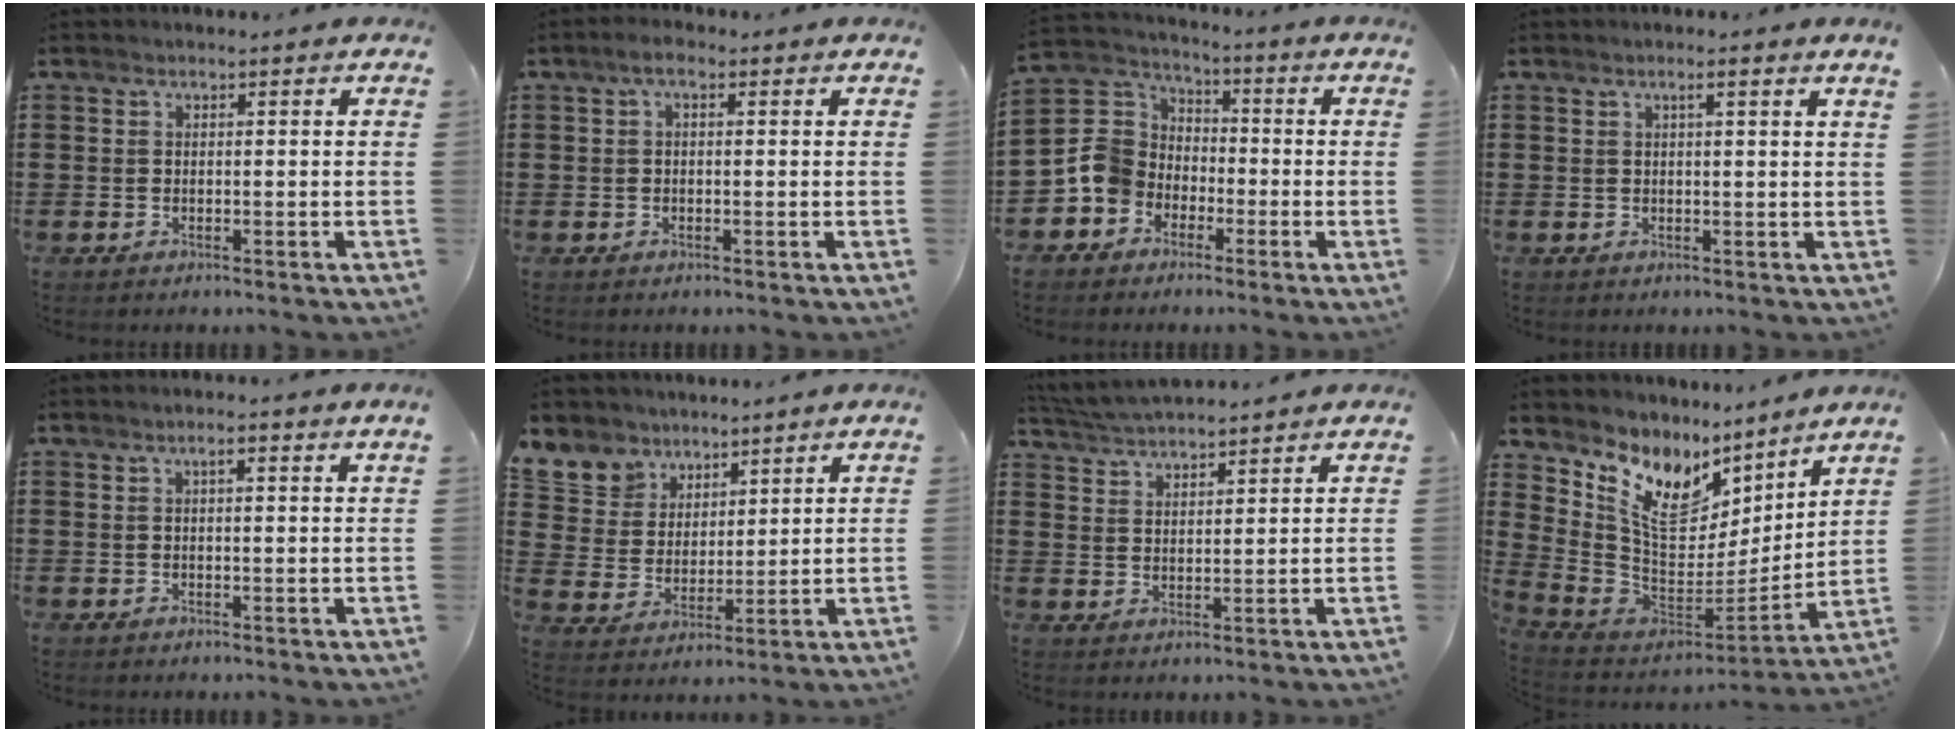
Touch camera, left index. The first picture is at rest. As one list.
[{"total": 1.8, "force": [-0.2, 0.7, 1.6], "torque": [-0.031, 0.005, -0.006]}, {"total": 8.6, "force": [-2.9, 7.6, 2.9], "torque": [-0.106, 0.012, -0.062]}, {"total": 1.3, "force": [0.7, -0.5, 1.1], "torque": [-0.020, -0.005, 0.011]}, {"total": 1.4, "force": [0.6, 0.0, 1.3], "torque": [-0.025, 0.000, 0.010]}, {"total": 7.4, "force": [5.6, 4.8, 0.3], "torque": [-0.053, -0.027, 0.108]}, {"total": 4.3, "force": [4.2, 0.1, 0.5], "torque": [-0.025, -0.014, 0.078]}, {"total": 10.9, "force": [6.7, 6.2, 6.0], "torque": [-0.158, -0.043, 0.128]}]